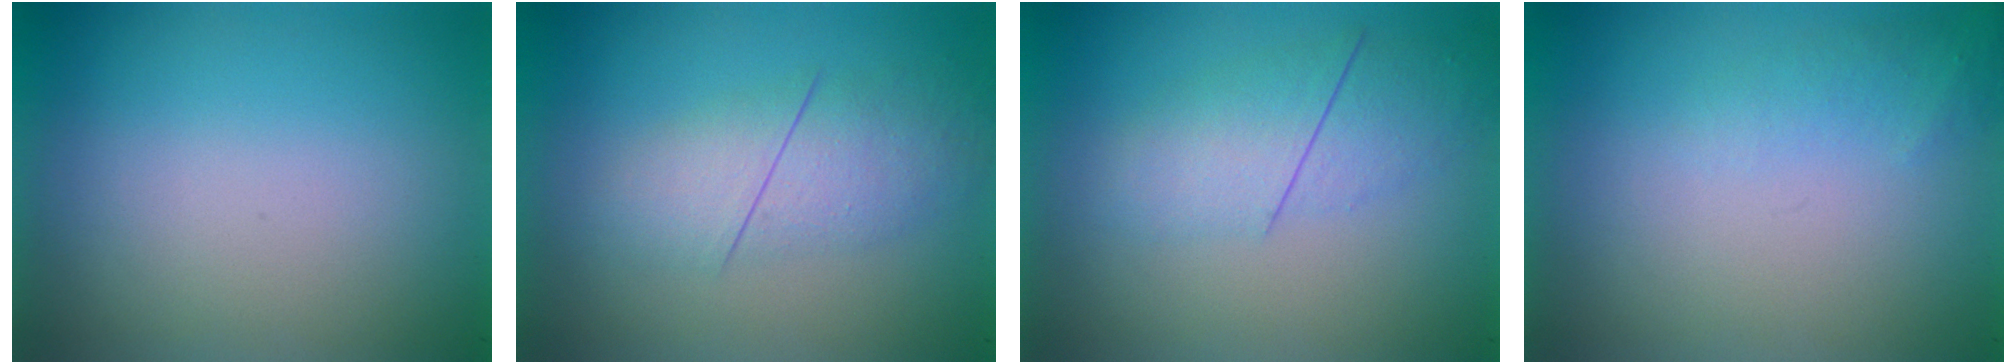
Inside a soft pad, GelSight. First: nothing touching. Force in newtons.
{"total": 2.8}
{"total": 2.3}
{"total": 1.4}